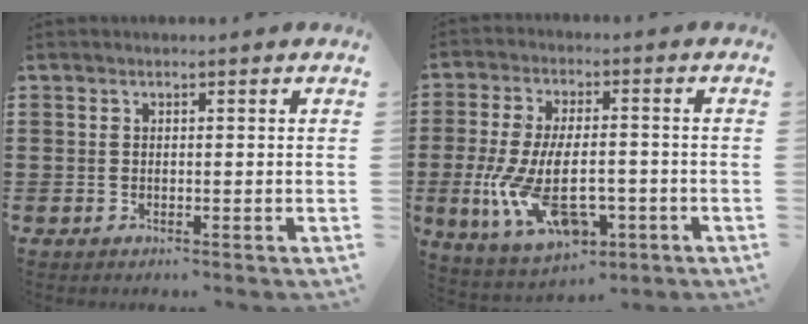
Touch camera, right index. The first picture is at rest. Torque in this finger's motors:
{"motor_torque": [2.14, 0.00, 1.05, 0.21]}